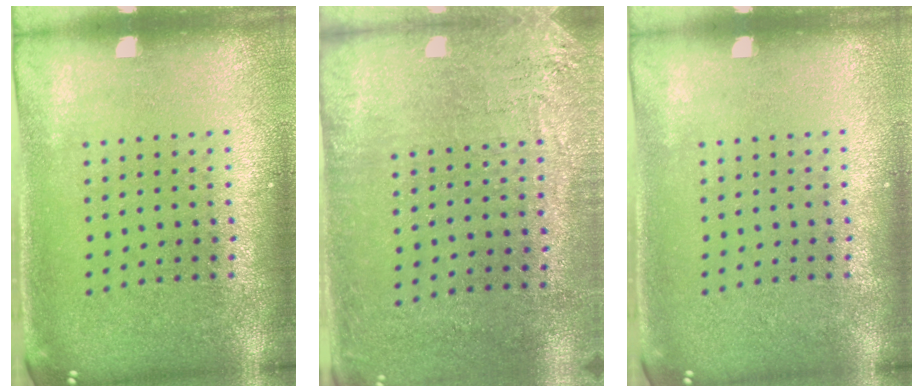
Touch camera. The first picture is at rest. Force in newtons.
{"total": 2.7, "press": 2.3, "slide": 1.4}
{"total": 0.0}